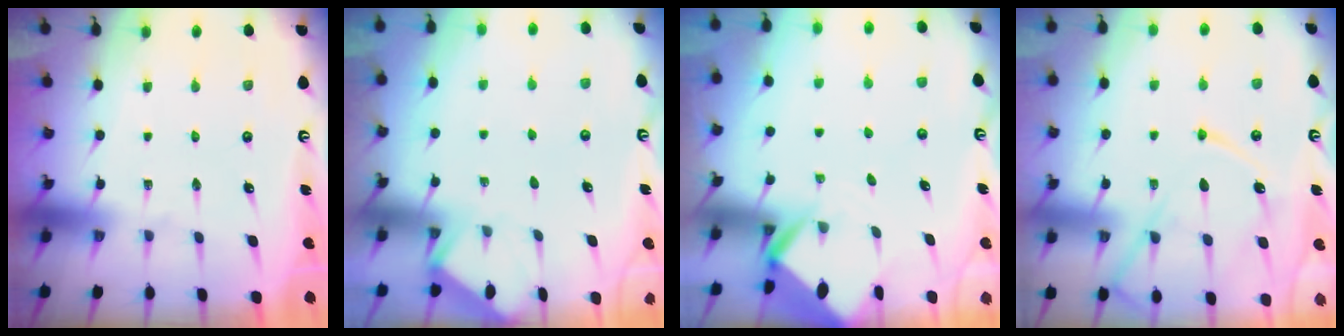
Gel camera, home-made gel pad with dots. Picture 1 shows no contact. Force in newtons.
{"total": 1.6, "press": 1.6, "slide": 0.1}
{"total": 3.1, "press": 3.1, "slide": 0.1}
{"total": 11.6, "press": 11.5, "slide": 1.2}